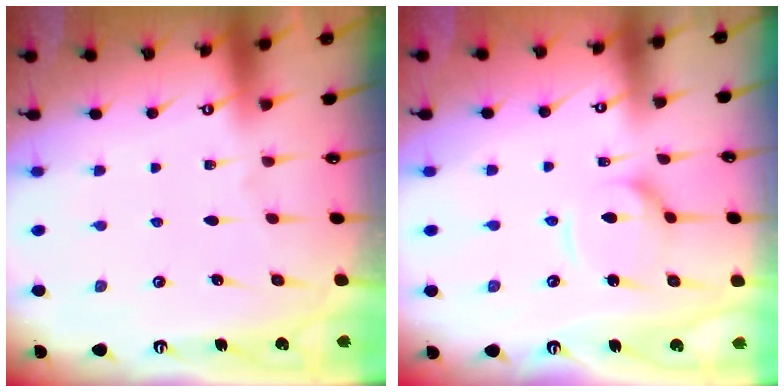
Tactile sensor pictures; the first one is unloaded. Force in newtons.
{"total": 6.0, "press": 6.0, "slide": 0.3}